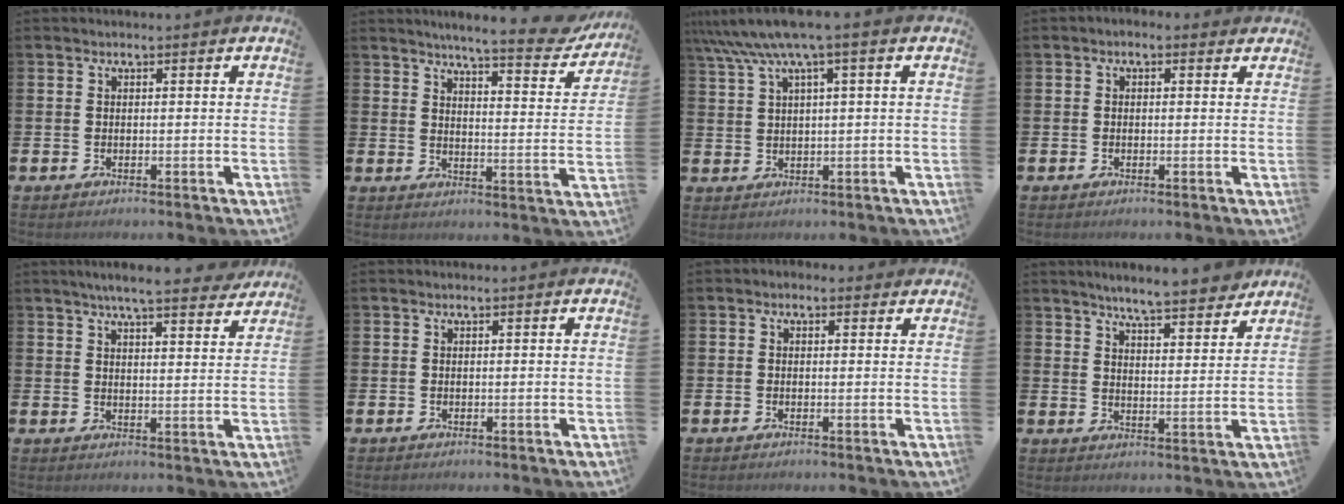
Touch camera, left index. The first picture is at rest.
{"total": 6.1, "force": [5.7, 0.3, 2.4], "torque": [-0.042, -0.044, 0.087]}
{"total": 6.0, "force": [3.4, 0.4, 4.9], "torque": [-0.114, -0.007, 0.057]}
{"total": 0.7, "force": [-0.1, 0.6, 0.4], "torque": [-0.006, 0.006, -0.005]}
{"total": 6.3, "force": [5.9, 0.3, 2.3], "torque": [-0.036, -0.032, 0.099]}
{"total": 0.0}
{"total": 0.7, "force": [0.2, 0.6, 0.3], "torque": [-0.004, 0.009, 0.002]}
{"total": 6.9, "force": [6.6, 0.3, 1.9], "torque": [-0.040, -0.042, 0.113]}